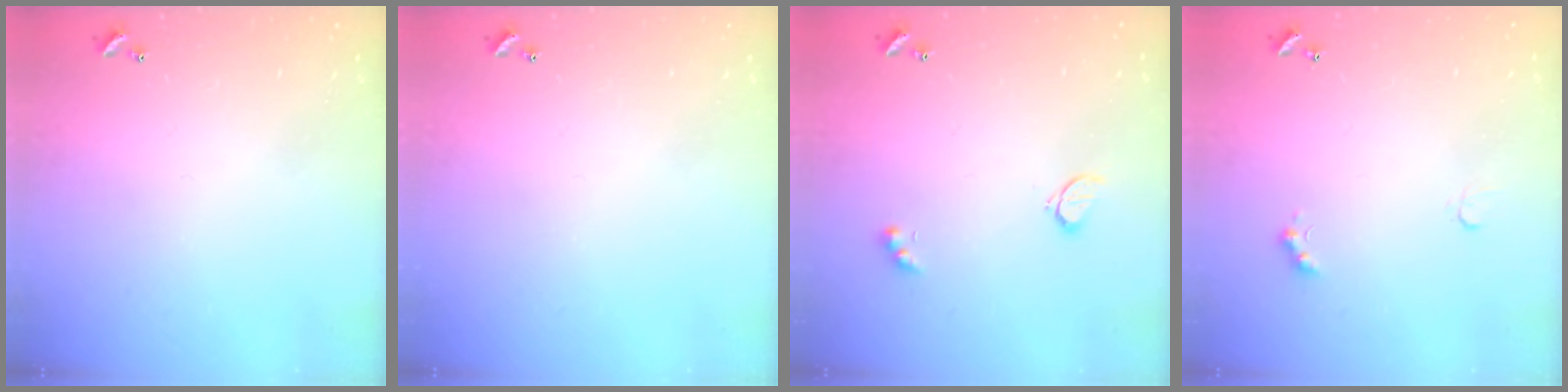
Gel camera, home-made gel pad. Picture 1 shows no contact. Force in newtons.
{"total": 0.0}
{"total": 2.6, "press": 2.6, "slide": 0.5}
{"total": 2.4, "press": 2.3, "slide": 0.5}